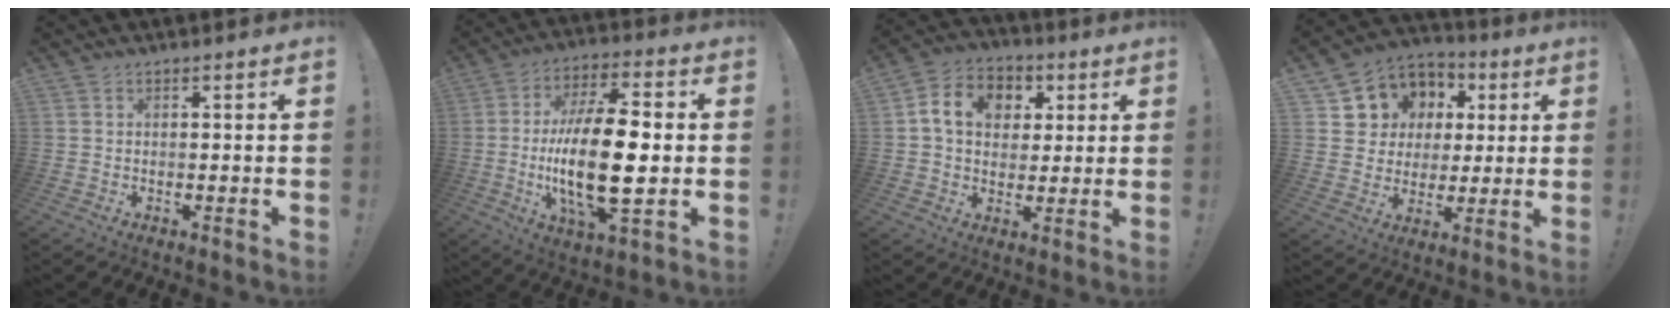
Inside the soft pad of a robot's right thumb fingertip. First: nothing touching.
{"total": 20.7, "force": [-1.9, 7.4, 19.3], "torque": [-0.375, -0.004, -0.035]}
{"total": 11.7, "force": [3.0, 9.5, 6.2], "torque": [-0.096, 0.010, 0.060]}
{"total": 9.9, "force": [3.0, 9.2, 2.1], "torque": [-0.026, -0.024, 0.069]}